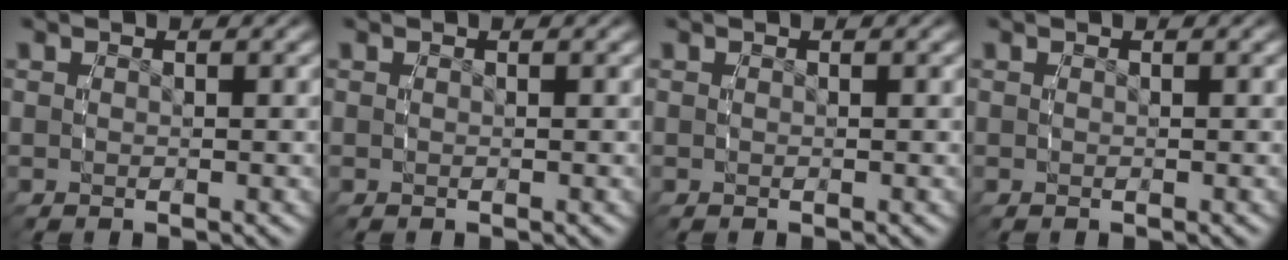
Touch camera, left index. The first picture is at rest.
{"total": 0.0}
{"total": 0.0}
{"total": 0.0}